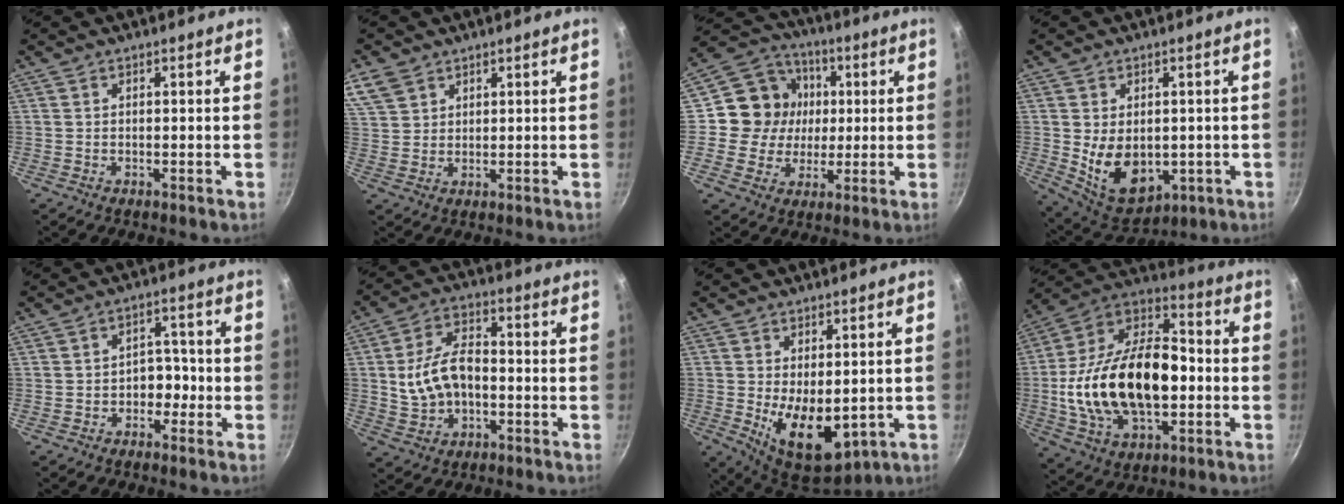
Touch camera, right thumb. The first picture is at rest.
{"total": 7.5, "force": [4.7, 5.1, 2.9], "torque": [-0.048, 0.000, 0.097]}
{"total": 13.1, "force": [1.3, 12.3, 4.5], "torque": [-0.050, 0.017, 0.010]}
{"total": 11.5, "force": [-0.8, 8.0, 8.2], "torque": [-0.109, -0.016, 0.017]}
{"total": 4.5, "force": [-1.7, 3.4, 2.4], "torque": [0.007, 0.027, -0.028]}
{"total": 11.5, "force": [-1.1, 7.4, 8.8], "torque": [-0.148, 0.030, -0.020]}
{"total": 12.5, "force": [-1.4, 7.2, 10.1], "torque": [-0.130, -0.023, 0.002]}
{"total": 27.0, "force": [-2.8, 15.9, 21.7], "torque": [-0.380, 0.043, -0.050]}